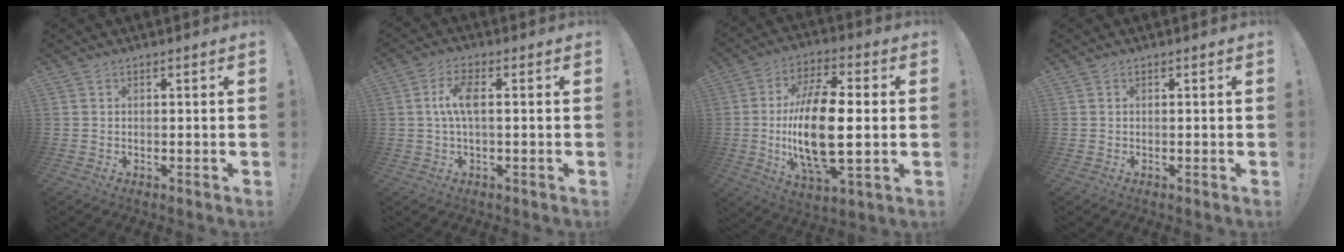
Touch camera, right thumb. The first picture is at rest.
{"total": 6.9, "force": [0.5, 2.3, 6.5], "torque": [-0.125, 0.001, 0.003]}
{"total": 19.9, "force": [-0.7, 7.9, 18.3], "torque": [-0.359, -0.007, -0.017]}
{"total": 0.0}